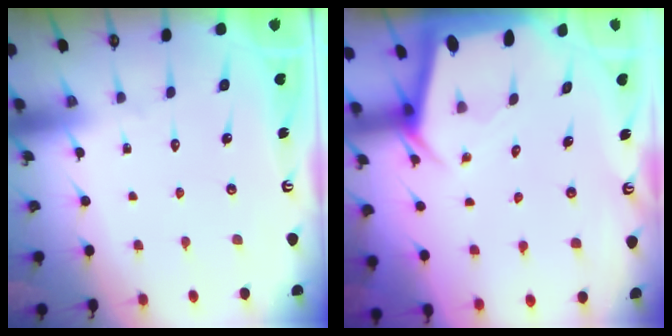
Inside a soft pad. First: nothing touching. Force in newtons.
{"total": 3.4, "press": 3.4, "slide": 0.3}